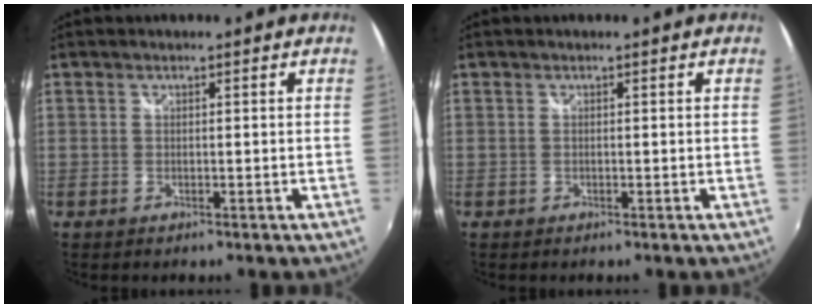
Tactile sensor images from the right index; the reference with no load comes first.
{"total": 0.0}